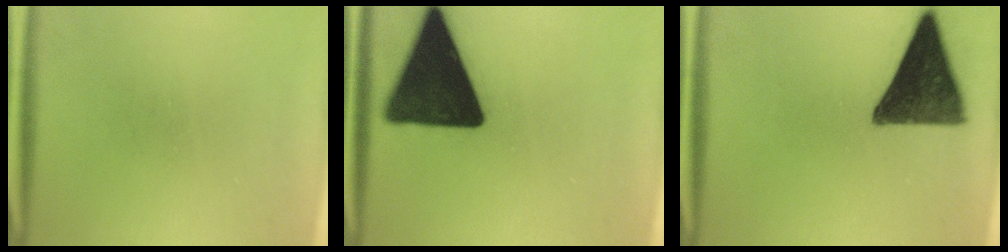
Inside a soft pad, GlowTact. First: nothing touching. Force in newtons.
{"total": 19.6}
{"total": 14.0}